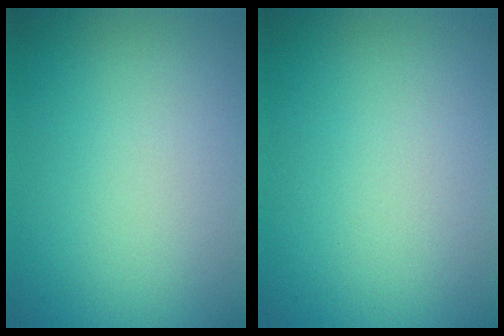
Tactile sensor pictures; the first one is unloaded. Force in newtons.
{"total": 0.0}